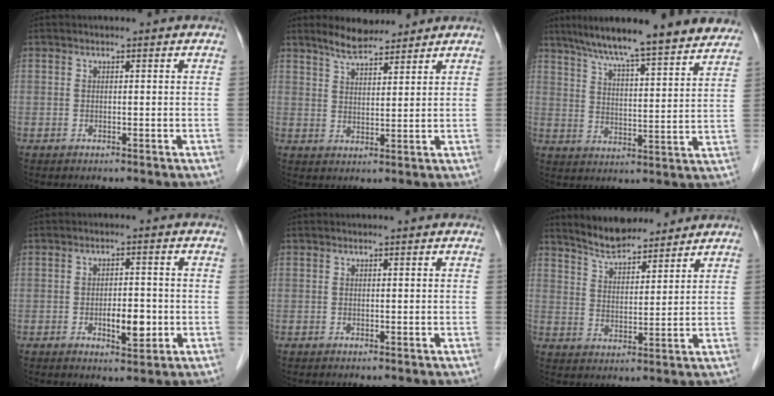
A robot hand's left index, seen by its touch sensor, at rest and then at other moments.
{"total": 5.5, "force": [4.9, 1.3, 2.2], "torque": [-0.051, 0.011, 0.091]}
{"total": 20.1, "force": [17.4, 1.6, 10.0], "torque": [-0.151, 0.011, 0.238]}
{"total": 4.4, "force": [-1.2, 1.8, 3.9], "torque": [-0.060, -0.001, -0.013]}
{"total": 0.0}
{"total": 8.3, "force": [7.7, 1.9, 2.6], "torque": [-0.051, 0.016, 0.142]}